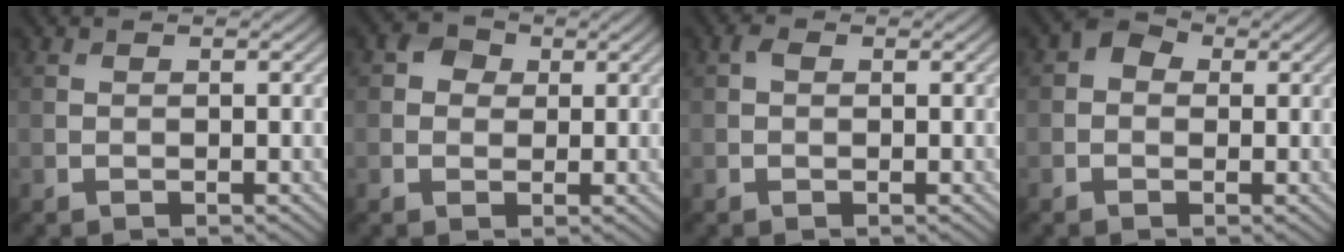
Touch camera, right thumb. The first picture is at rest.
{"total": 2.7, "force": [0.7, 2.3, 1.2], "torque": [-0.022, 0.004, 0.003]}
{"total": 0.9, "force": [0.2, 0.6, 0.7], "torque": [-0.012, 0.003, 0.000]}
{"total": 2.6, "force": [0.4, 2.1, 1.5], "torque": [-0.023, 0.004, -0.005]}